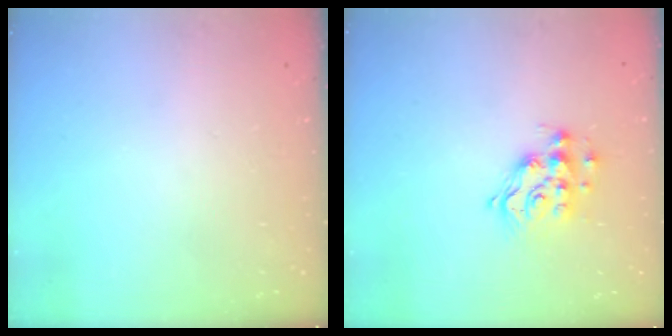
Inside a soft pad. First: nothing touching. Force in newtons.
{"total": 13.9, "press": 13.9, "slide": 1.0}